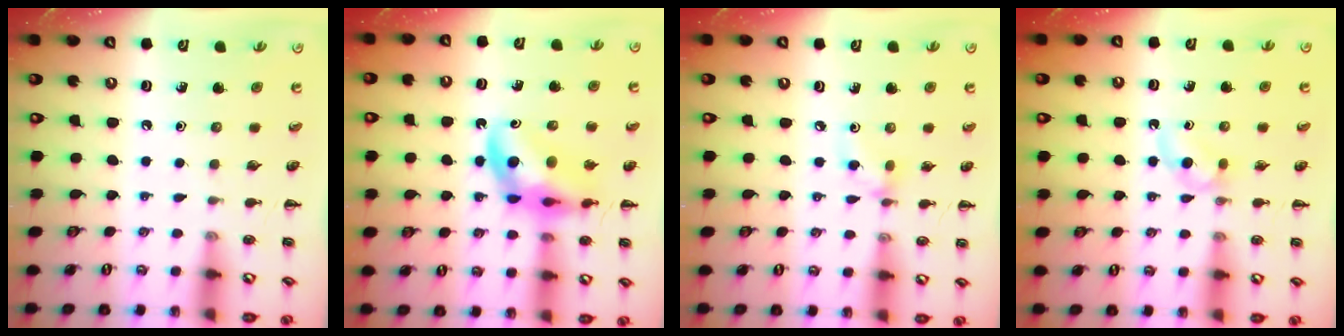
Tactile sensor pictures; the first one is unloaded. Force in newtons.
{"total": 12.6, "press": 12.0, "slide": 3.5}
{"total": 4.2, "press": 4.1, "slide": 0.9}
{"total": 3.0, "press": 2.8, "slide": 1.1}